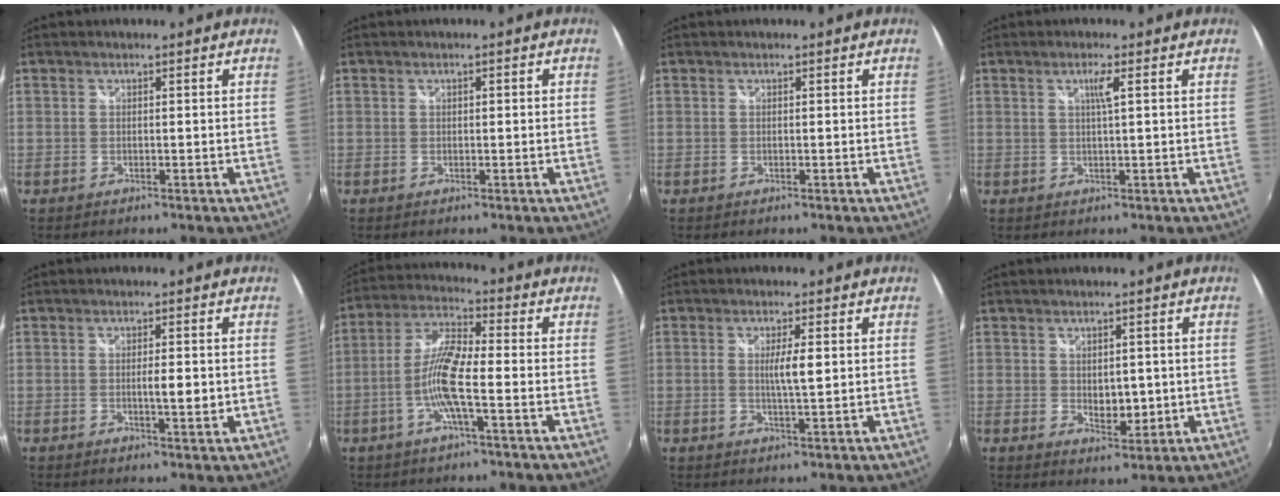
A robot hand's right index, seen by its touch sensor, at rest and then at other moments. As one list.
[{"total": 0.7, "force": [0.1, 0.1, 0.6], "torque": [-0.010, 0.003, 0.000]}, {"total": 0.0}, {"total": 2.3, "force": [0.8, -0.7, 2.1], "torque": [-0.039, -0.002, 0.014]}, {"total": 3.1, "force": [0.0, 0.5, 3.0], "torque": [-0.048, -0.001, 0.003]}, {"total": 8.9, "force": [-2.6, 1.2, 8.4], "torque": [-0.181, 0.008, -0.051]}, {"total": 3.7, "force": [0.6, 0.1, 3.6], "torque": [-0.062, -0.001, 0.012]}, {"total": 4.2, "force": [0.2, 2.6, 3.2], "torque": [-0.046, -0.004, 0.010]}]